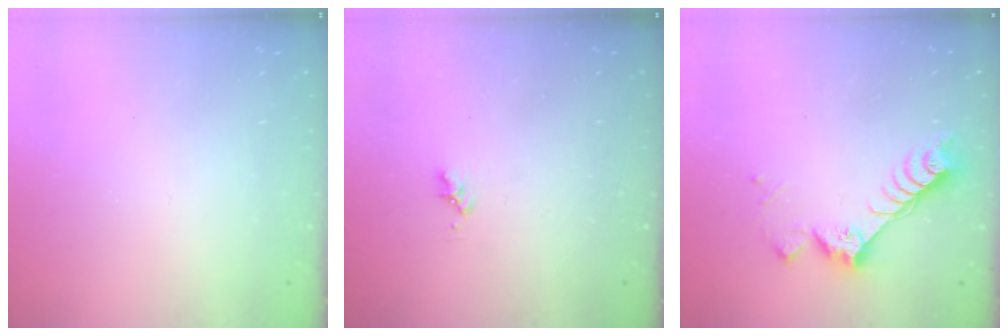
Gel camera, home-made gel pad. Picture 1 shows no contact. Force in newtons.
{"total": 1.6, "press": 1.6, "slide": 0.3}
{"total": 9.8, "press": 9.7, "slide": 1.1}